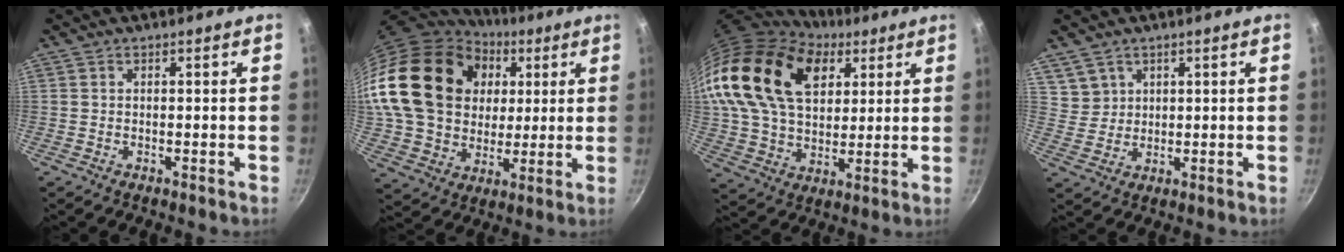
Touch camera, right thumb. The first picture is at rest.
{"total": 25.8, "force": [6.4, 20.2, 14.7], "torque": [-0.251, 0.011, 0.121]}
{"total": 24.0, "force": [11.7, 14.7, 14.9], "torque": [-0.243, -0.020, 0.210]}
{"total": 4.2, "force": [2.5, 3.4, 0.3], "torque": [0.019, 0.002, 0.051]}